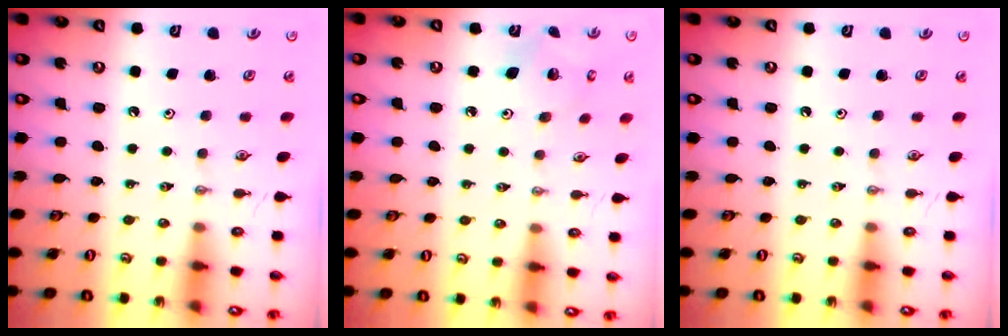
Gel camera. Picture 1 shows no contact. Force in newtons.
{"total": 5.5, "press": 5.5, "slide": 0.3}
{"total": 0.0}